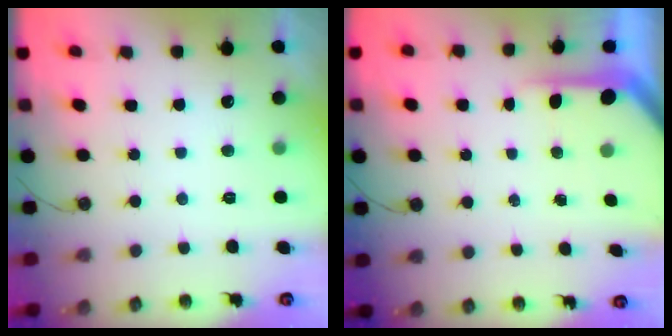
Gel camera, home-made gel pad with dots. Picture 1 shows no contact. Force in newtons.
{"total": 5.5, "press": 5.5, "slide": 0.4}